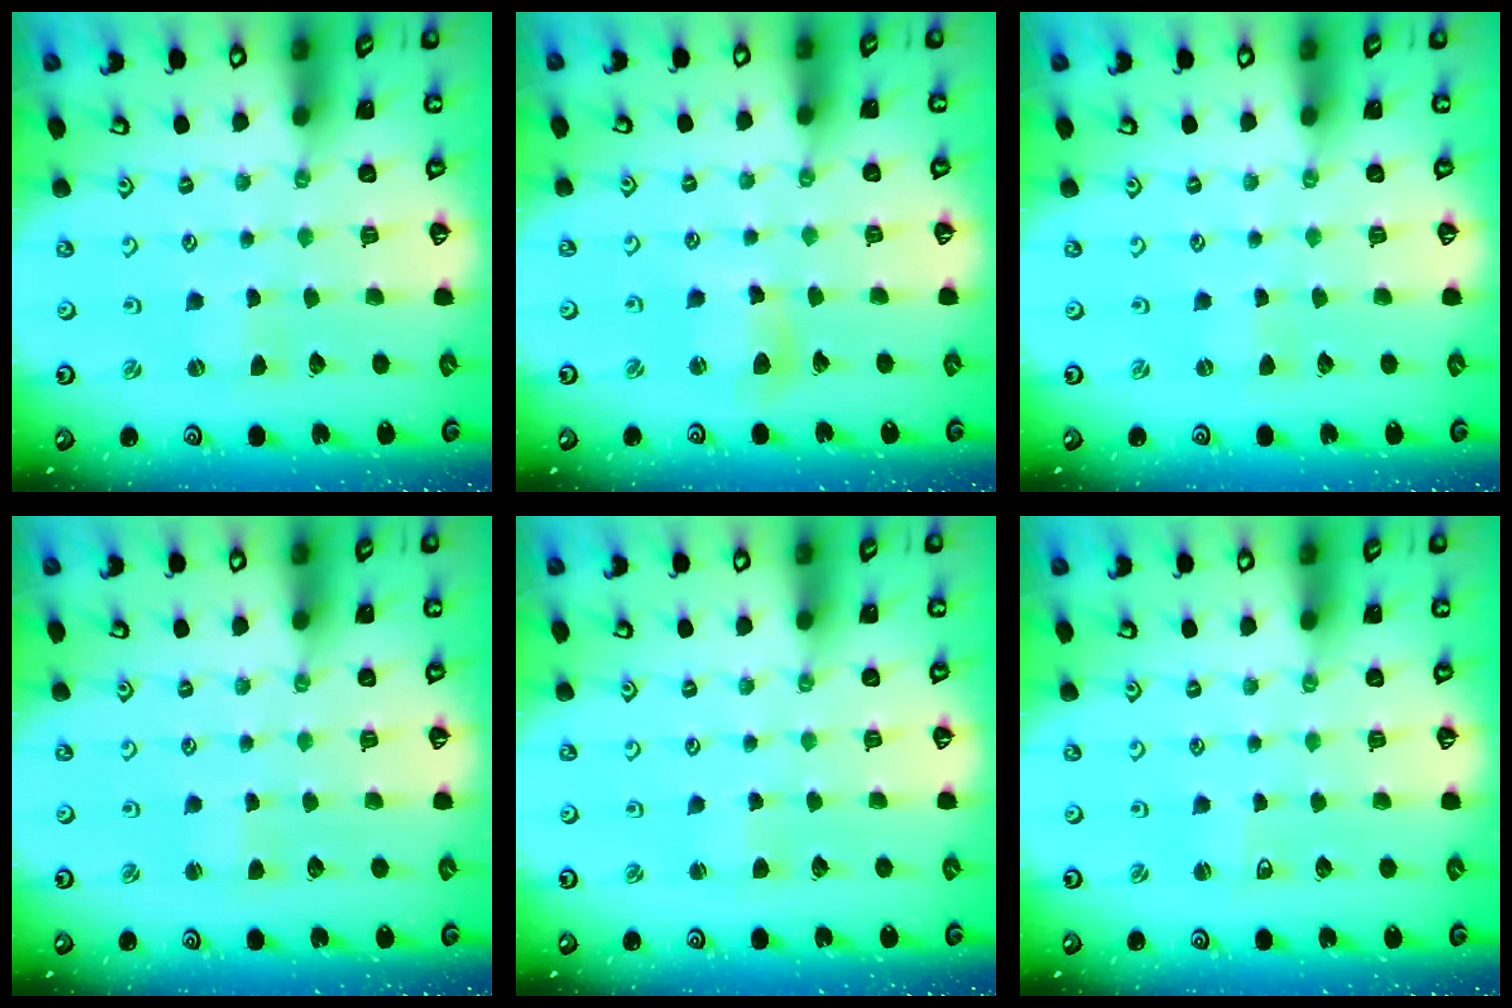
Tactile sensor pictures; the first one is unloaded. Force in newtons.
{"total": 6.3, "press": 6.2, "slide": 1.2}
{"total": 0.0}
{"total": 1.9, "press": 1.8, "slide": 0.3}
{"total": 1.9, "press": 1.9, "slide": 0.2}
{"total": 2.1, "press": 2.0, "slide": 0.4}